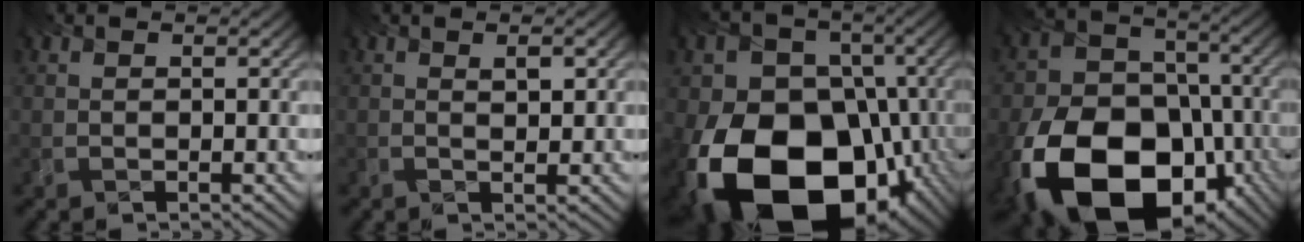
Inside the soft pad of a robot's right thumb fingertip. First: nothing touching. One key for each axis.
{"total": 1.4, "fx": 0.3, "fy": 0.3, "fz": 1.3, "tx": -0.016, "ty": -0.005, "tz": 0.004}
{"total": 23.1, "fx": -9.2, "fy": 17.1, "fz": 12.5, "tx": -0.235, "ty": -0.055, "tz": -0.160}
{"total": 22.0, "fx": -11.4, "fy": 14.9, "fz": 11.4, "tx": -0.232, "ty": -0.061, "tz": -0.185}